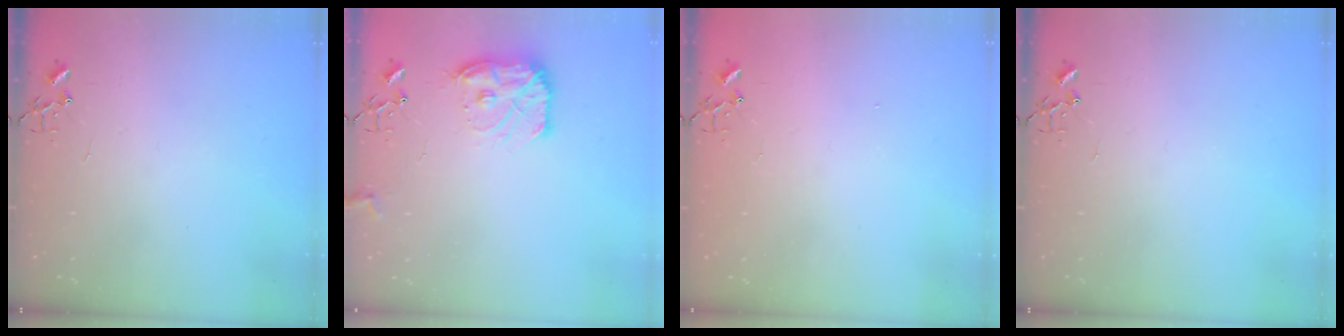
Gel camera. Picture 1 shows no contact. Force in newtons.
{"total": 12.6, "press": 12.6, "slide": 0.6}
{"total": 1.3, "press": 1.2, "slide": 0.1}
{"total": 0.0}